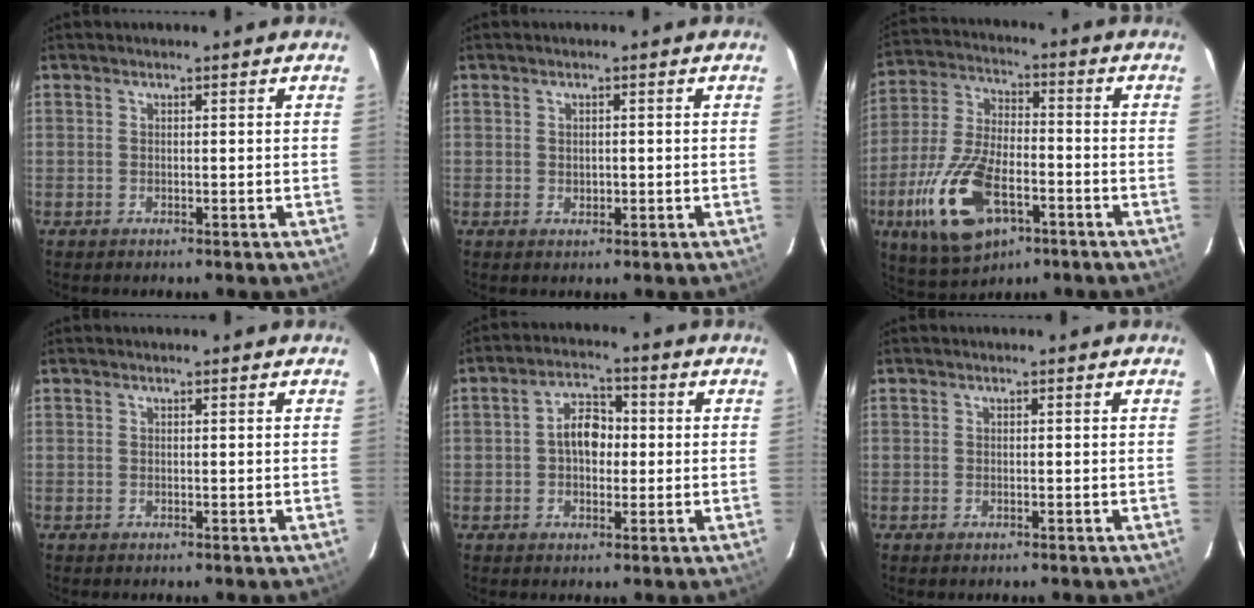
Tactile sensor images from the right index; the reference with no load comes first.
{"total": 1.2, "force": [0.1, 1.1, 0.5], "torque": [-0.006, 0.001, 0.004]}
{"total": 17.8, "force": [-7.7, 8.7, 13.5], "torque": [-0.296, -0.023, -0.135]}
{"total": 0.0}
{"total": 6.2, "force": [-0.1, 4.2, 4.5], "torque": [-0.080, 0.020, -0.001]}
{"total": 0.5, "force": [-0.4, 0.3, 0.3], "torque": [-0.005, -0.002, -0.008]}